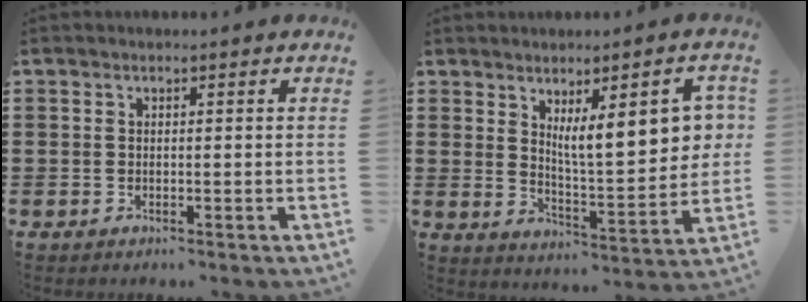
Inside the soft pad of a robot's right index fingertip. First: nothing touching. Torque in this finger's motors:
{"motor_torque": [1.58, 0.56, 0.78, 0.14]}